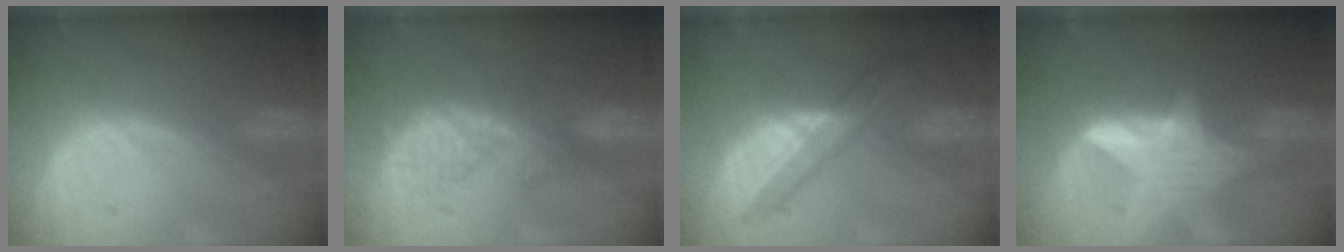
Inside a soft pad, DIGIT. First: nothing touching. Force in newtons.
{"total": 4.9, "press": 4.8, "slide": 1.1}
{"total": 5.8, "press": 5.7, "slide": 0.9}
{"total": 6.1, "press": 5.7, "slide": 2.2}